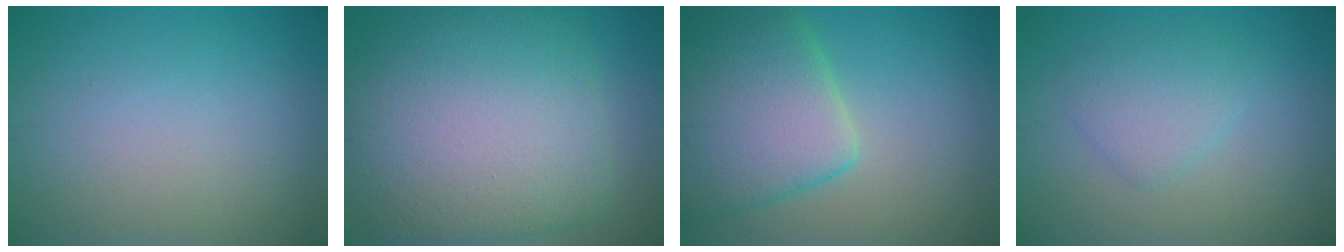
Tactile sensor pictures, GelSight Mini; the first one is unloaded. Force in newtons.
{"total": 13.1, "press": 13.1, "slide": 0.3}
{"total": 9.3, "press": 9.2, "slide": 0.6}
{"total": 2.7, "press": 2.7, "slide": 0.0}